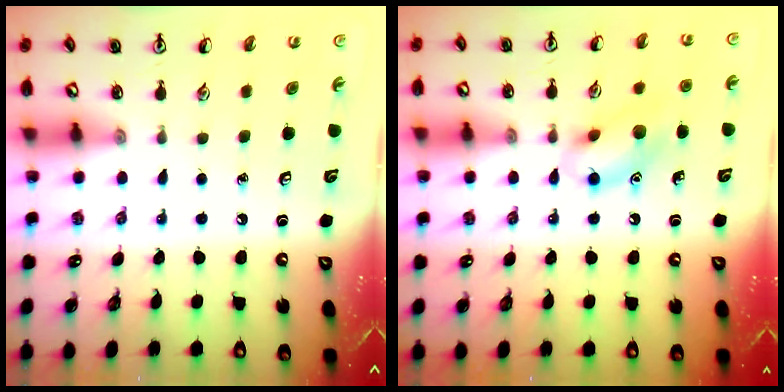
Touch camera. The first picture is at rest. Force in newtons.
{"total": 10.8, "press": 10.8, "slide": 0.6}